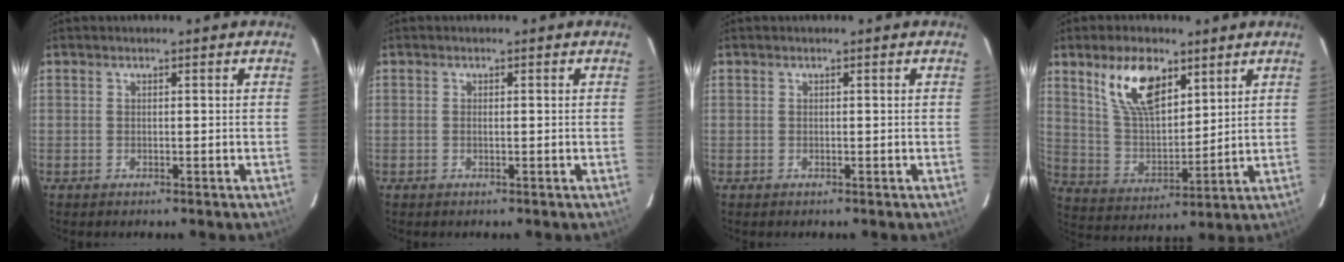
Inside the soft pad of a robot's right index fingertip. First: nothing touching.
{"total": 0.5, "force": [-0.1, 0.0, 0.5], "torque": [-0.011, 0.000, -0.002]}
{"total": 0.0}
{"total": 13.0, "force": [7.4, 6.1, 8.8], "torque": [-0.162, 0.011, 0.150]}